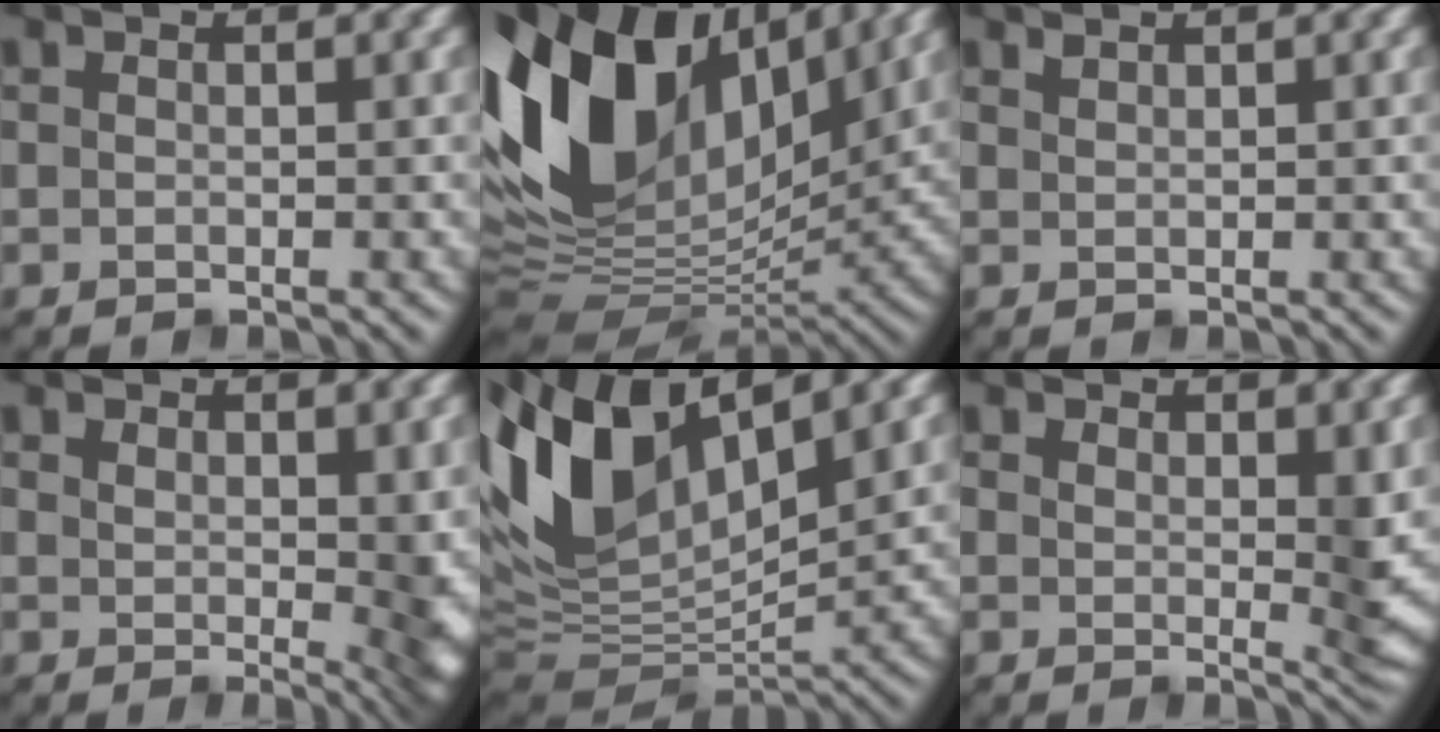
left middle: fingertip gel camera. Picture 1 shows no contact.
{"total": 15.7, "force": [5.0, 9.4, 11.5], "torque": [-0.241, 0.038, 0.076]}
{"total": 0.9, "force": [0.8, 0.1, 0.3], "torque": [-0.002, 0.001, 0.015]}
{"total": 6.4, "force": [2.9, 2.5, 5.2], "torque": [-0.063, -0.001, 0.058]}
{"total": 11.7, "force": [4.3, 5.9, 9.1], "torque": [-0.192, 0.016, 0.075]}
{"total": 4.4, "force": [2.7, 1.2, 3.3], "torque": [-0.047, -0.002, 0.050]}